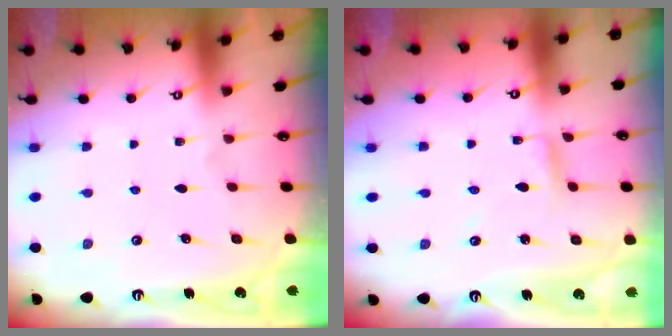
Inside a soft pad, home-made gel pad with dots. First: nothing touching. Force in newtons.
{"total": 3.1, "press": 3.1, "slide": 0.3}